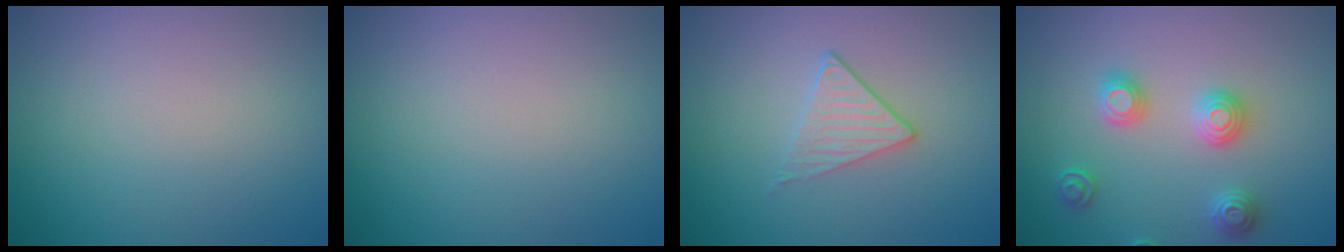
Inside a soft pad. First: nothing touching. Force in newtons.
{"total": 0.0}
{"total": 1.7, "press": 1.4, "slide": 1.0}
{"total": 2.9, "press": 2.9, "slide": 0.2}